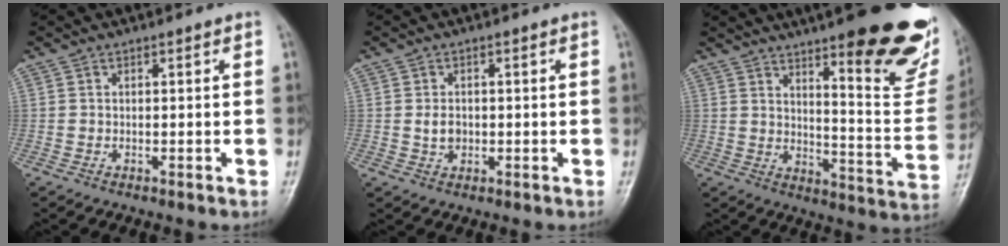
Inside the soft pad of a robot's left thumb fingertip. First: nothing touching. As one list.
[{"total": 2.8, "force": [-0.1, 2.1, 1.7], "torque": [-0.022, 0.001, -0.001]}, {"total": 26.7, "force": [16.5, 6.4, 20.0], "torque": [-0.223, -0.081, 0.223]}]